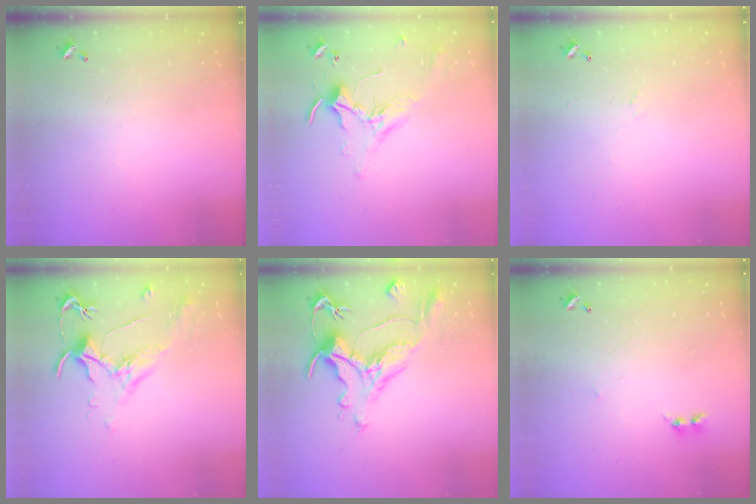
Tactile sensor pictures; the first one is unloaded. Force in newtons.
{"total": 1.7, "press": 1.6, "slide": 0.2}
{"total": 0.6, "press": 0.4, "slide": 0.5}
{"total": 1.8, "press": 1.7, "slide": 0.8}
{"total": 2.2, "press": 1.7, "slide": 1.4}
{"total": 2.5, "press": 2.4, "slide": 0.4}